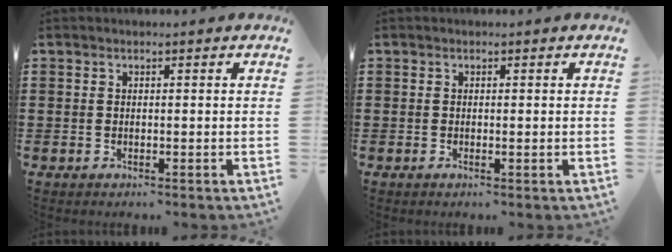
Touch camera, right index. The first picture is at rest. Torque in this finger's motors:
{"motor_torque": [-0.53, 0.60, -0.04, -0.01]}